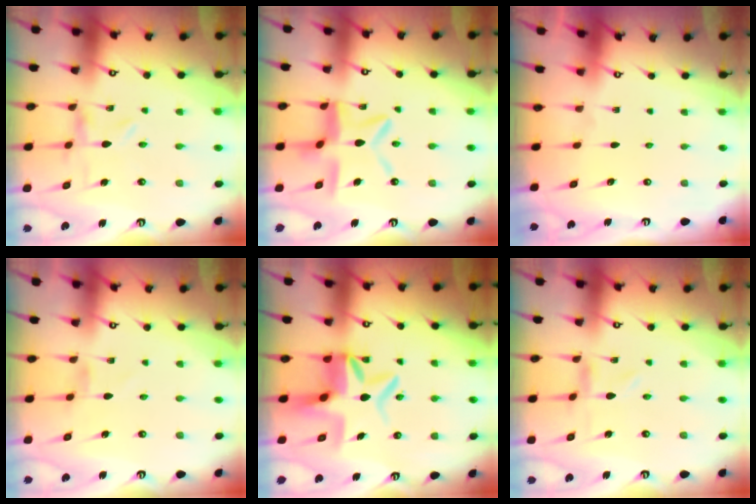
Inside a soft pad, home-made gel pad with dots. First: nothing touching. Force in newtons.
{"total": 12.2, "press": 12.2, "slide": 1.2}
{"total": 0.0}
{"total": 0.8, "press": 0.8, "slide": 0.3}
{"total": 8.0, "press": 7.4, "slide": 2.9}
{"total": 0.0}